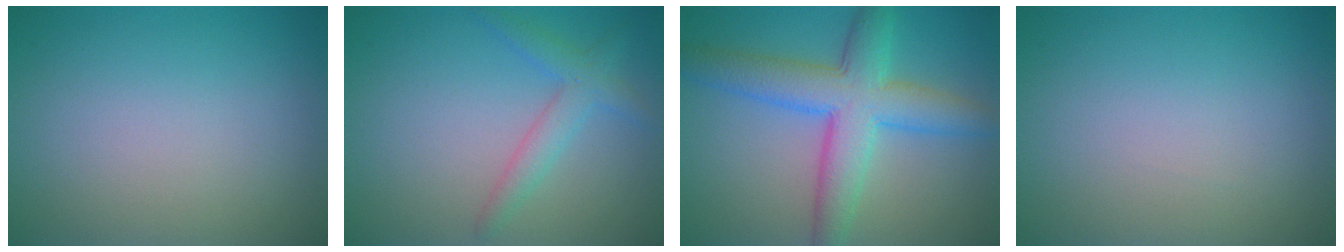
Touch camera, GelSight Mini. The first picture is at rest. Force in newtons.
{"total": 2.6, "press": 2.6, "slide": 0.2}
{"total": 7.2, "press": 7.2, "slide": 0.1}
{"total": 0.0}